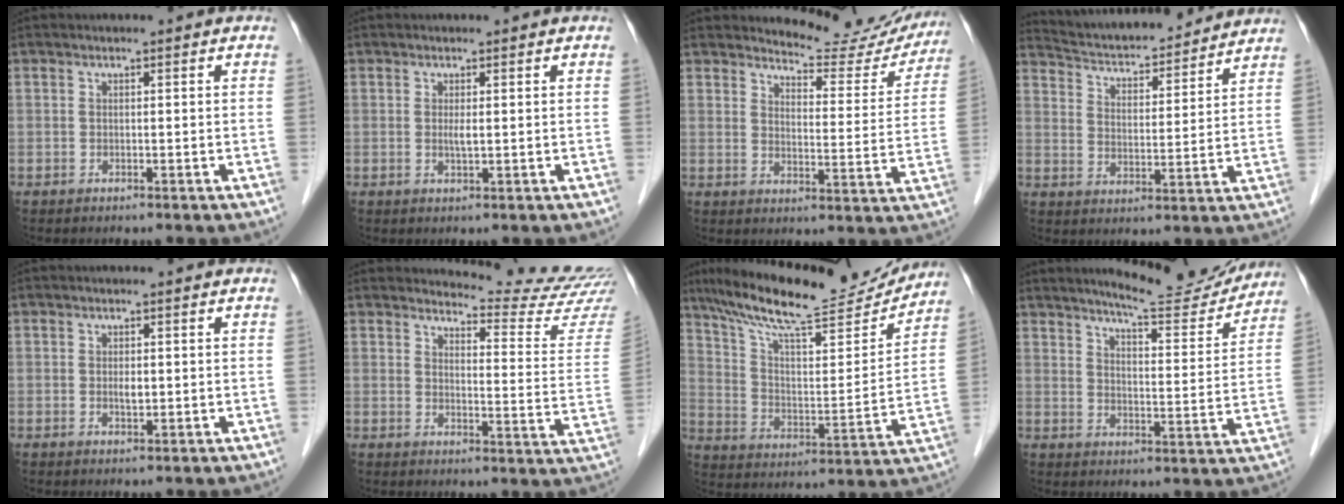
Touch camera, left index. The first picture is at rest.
{"total": 1.2, "force": [0.2, 0.2, 1.2], "torque": [-0.028, -0.002, 0.004]}
{"total": 13.9, "force": [13.4, 3.1, 2.1], "torque": [-0.009, -0.048, 0.147]}
{"total": 17.4, "force": [16.4, 2.8, 5.1], "torque": [-0.082, 0.015, 0.243]}
{"total": 1.4, "force": [0.0, 0.7, 1.3], "torque": [-0.023, -0.001, 0.001]}
{"total": 14.1, "force": [14.0, -1.2, 1.4], "torque": [-0.014, -0.122, 0.149]}
{"total": 22.0, "force": [19.5, 3.0, 9.6], "torque": [-0.169, -0.005, 0.298]}
{"total": 13.6, "force": [12.7, 1.4, 4.4], "torque": [-0.060, -0.021, 0.167]}